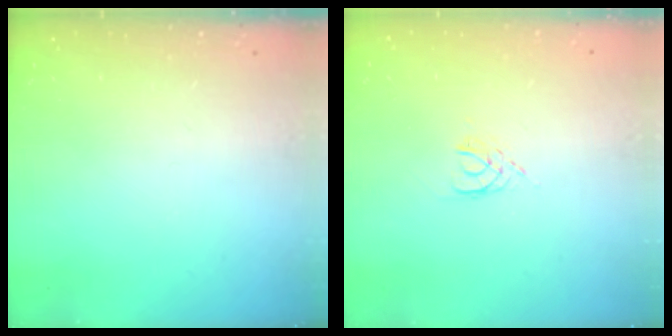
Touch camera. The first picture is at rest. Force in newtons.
{"total": 2.4, "press": 2.3, "slide": 0.4}